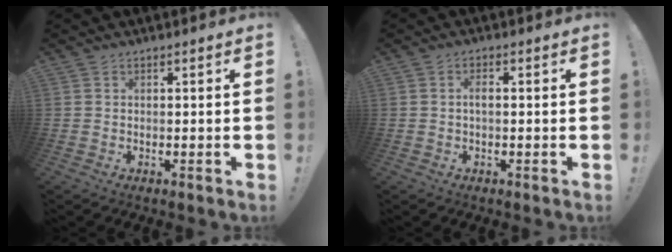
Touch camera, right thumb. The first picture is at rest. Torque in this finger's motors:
{"motor_torque": [-0.02, 0.10, 0.01, 0.06, 0.00]}